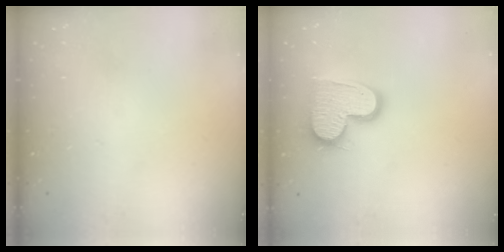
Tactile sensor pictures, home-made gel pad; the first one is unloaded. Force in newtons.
{"total": 16.2, "press": 16.2, "slide": 1.3}